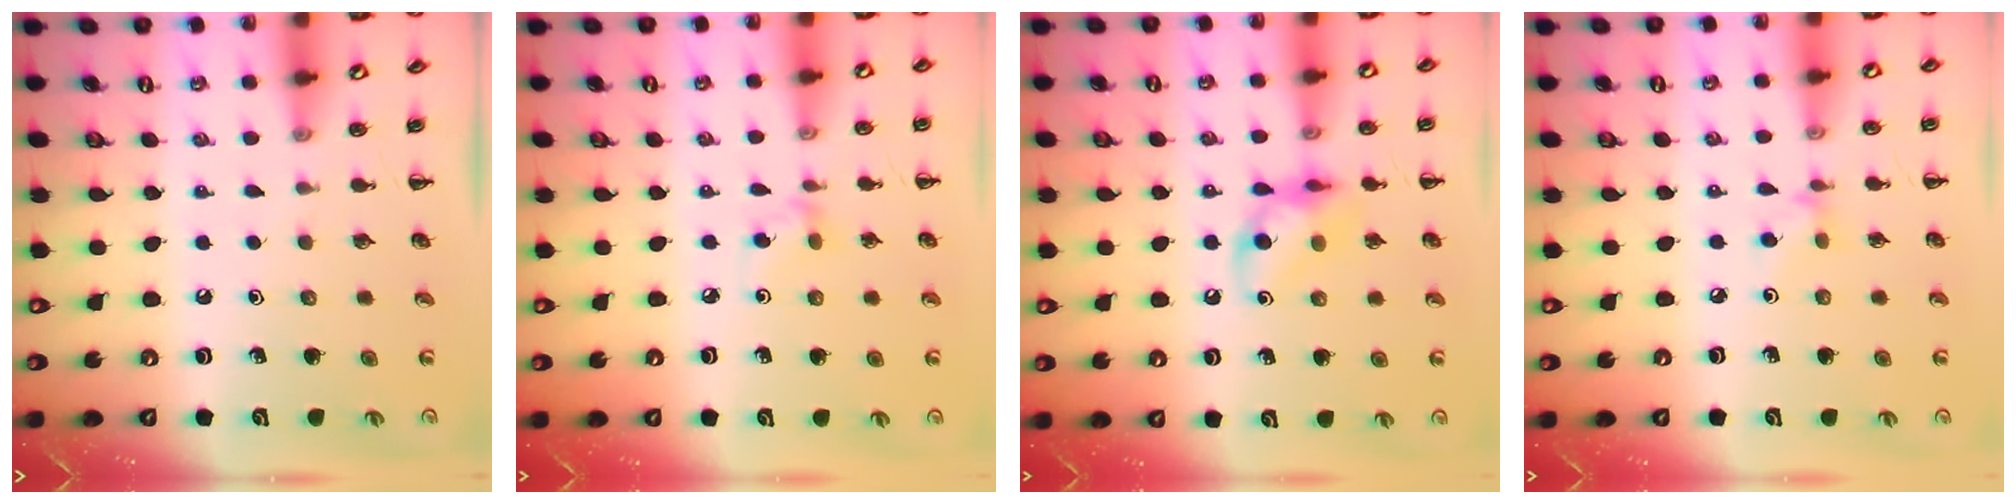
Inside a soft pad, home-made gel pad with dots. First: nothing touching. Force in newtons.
{"total": 5.0, "press": 4.8, "slide": 1.5}
{"total": 11.5, "press": 11.4, "slide": 1.8}
{"total": 3.4, "press": 3.3, "slide": 0.7}